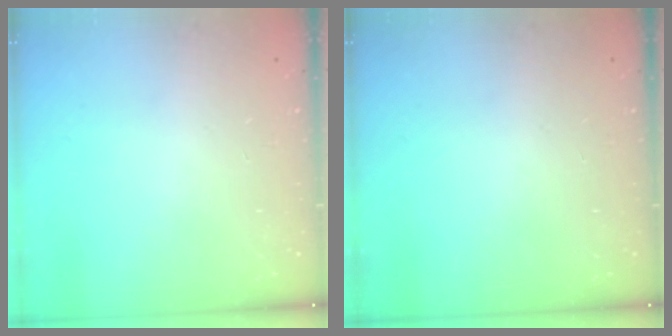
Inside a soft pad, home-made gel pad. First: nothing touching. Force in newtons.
{"total": 0.0}